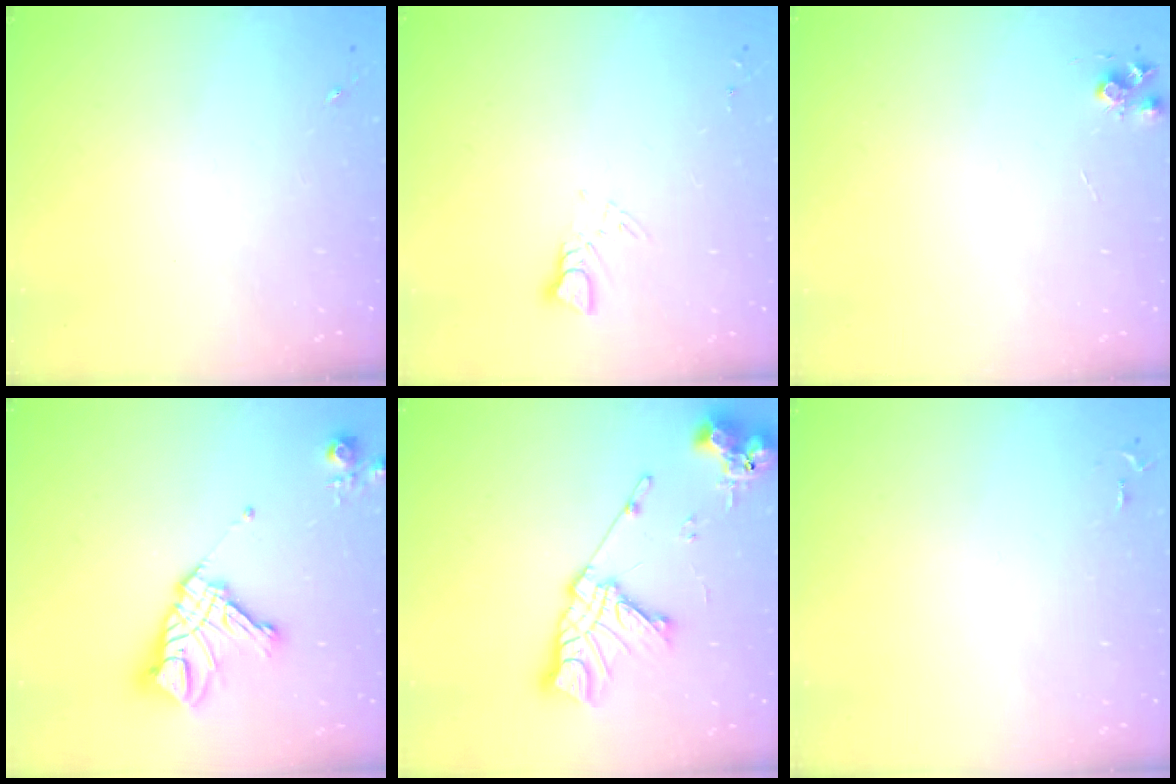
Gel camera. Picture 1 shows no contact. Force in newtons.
{"total": 3.1, "press": 3.0, "slide": 0.3}
{"total": 5.7, "press": 5.7, "slide": 0.7}
{"total": 17.1, "press": 17.0, "slide": 2.2}
{"total": 16.9, "press": 16.8, "slide": 1.5}
{"total": 2.8, "press": 2.8, "slide": 0.4}